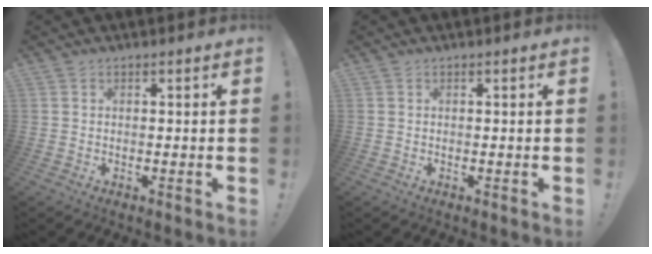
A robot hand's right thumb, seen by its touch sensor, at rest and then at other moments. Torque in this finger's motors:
{"motor_torque": [0.00, 0.00, 0.00, 0.00, 0.03]}